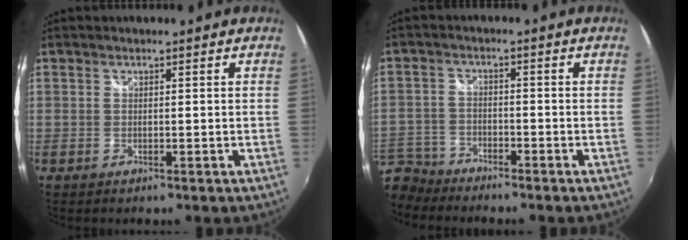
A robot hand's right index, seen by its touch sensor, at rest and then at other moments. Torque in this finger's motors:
{"motor_torque": [-0.18, -0.03, -1.04, -0.21]}